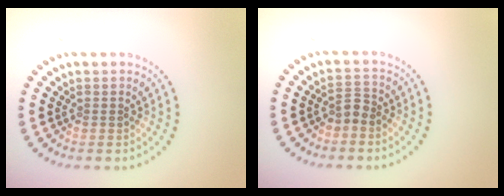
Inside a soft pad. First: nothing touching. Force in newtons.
{"total": 1.6, "press": 1.3, "slide": 1.1}